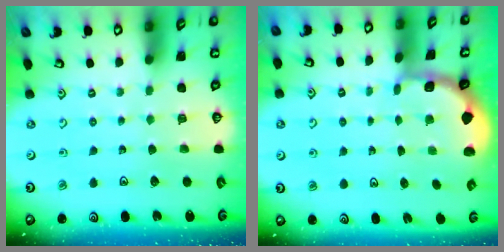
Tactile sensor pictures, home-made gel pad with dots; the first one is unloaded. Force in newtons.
{"total": 1.7, "press": 1.7, "slide": 0.4}